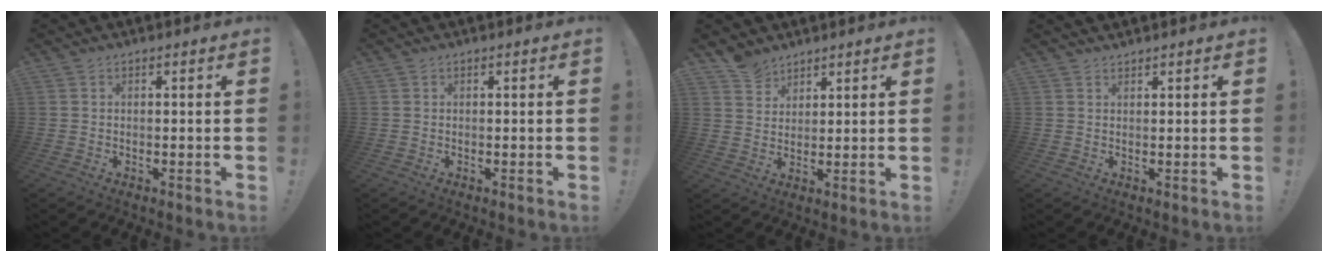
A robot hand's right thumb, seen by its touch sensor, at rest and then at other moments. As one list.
[{"total": 0.0}, {"total": 5.8, "force": [4.8, 3.2, 0.4], "torque": [-0.003, -0.033, 0.092]}, {"total": 1.0, "force": [1.0, 0.1, -0.2], "torque": [0.005, -0.003, 0.019]}]